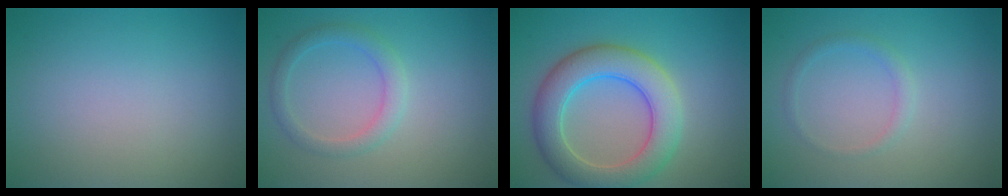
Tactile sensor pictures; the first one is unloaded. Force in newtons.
{"total": 2.2, "press": 2.2, "slide": 0.1}
{"total": 6.5, "press": 6.5, "slide": 0.6}
{"total": 1.2, "press": 1.2, "slide": 0.0}